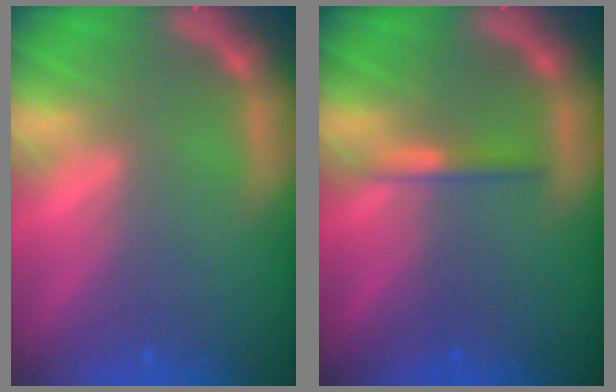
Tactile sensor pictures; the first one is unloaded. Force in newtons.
{"total": 1.4}